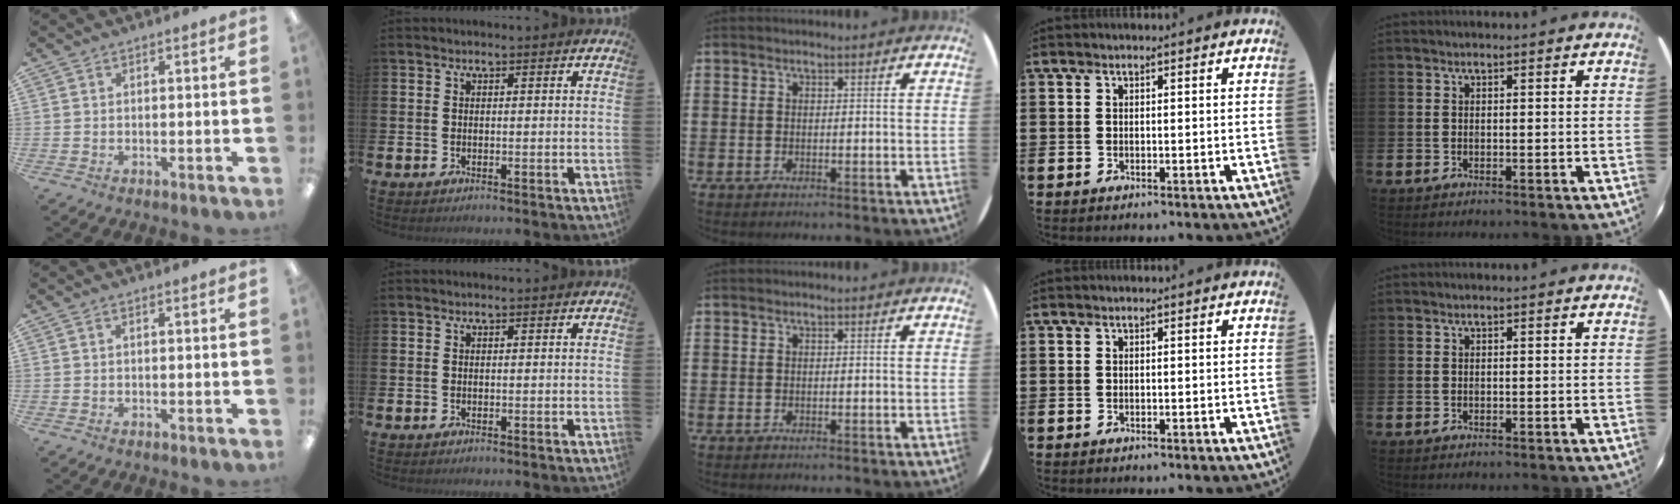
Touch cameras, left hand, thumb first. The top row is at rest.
{}